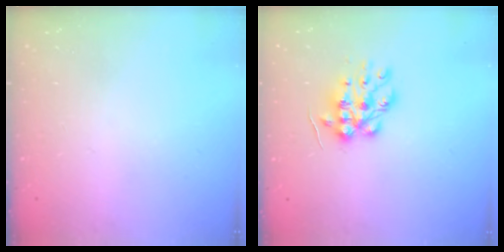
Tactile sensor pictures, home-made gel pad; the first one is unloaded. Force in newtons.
{"total": 12.4, "press": 12.4, "slide": 0.3}